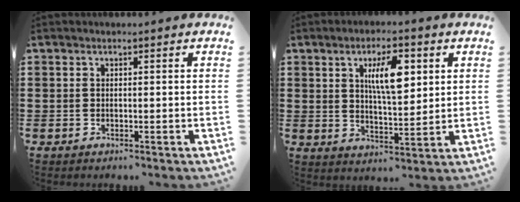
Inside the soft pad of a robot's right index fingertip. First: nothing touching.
{"total": 7.7, "force": [2.7, 2.7, 6.7], "torque": [-0.122, 0.002, 0.041]}